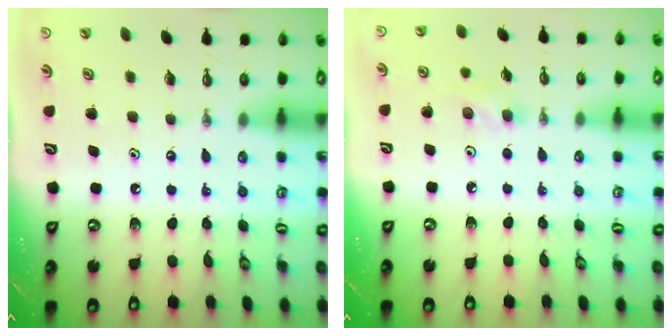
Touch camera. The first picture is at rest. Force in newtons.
{"total": 8.8, "press": 4.8, "slide": 7.3}